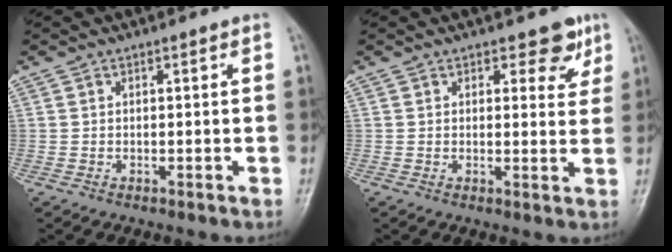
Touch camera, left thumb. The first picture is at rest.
{"total": 4.6, "force": [2.8, 2.8, 2.4], "torque": [0.005, -0.012, 0.030]}